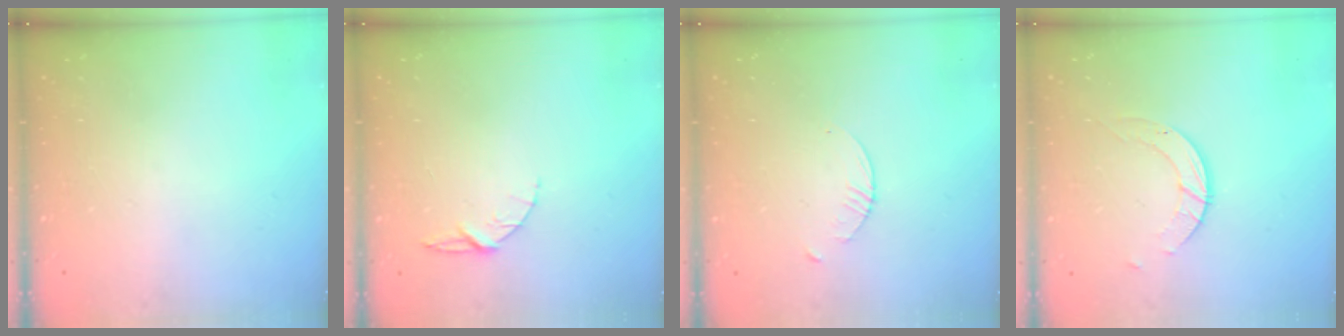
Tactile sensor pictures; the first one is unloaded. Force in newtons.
{"total": 5.1, "press": 5.1, "slide": 0.4}
{"total": 1.5, "press": 1.5, "slide": 0.2}
{"total": 3.0, "press": 3.0, "slide": 0.3}